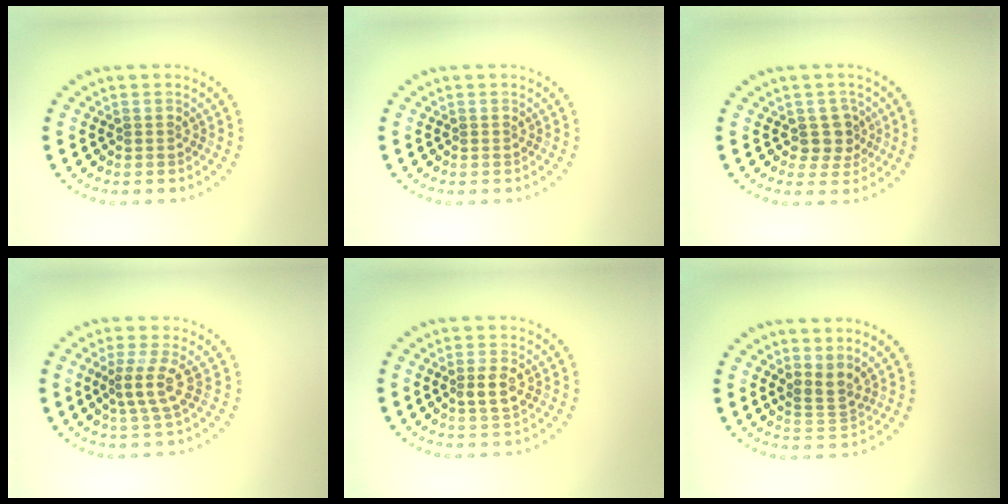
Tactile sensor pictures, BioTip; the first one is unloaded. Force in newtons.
{"total": 0.0}
{"total": 2.3, "press": 1.9, "slide": 1.4}
{"total": 2.5, "press": 1.8, "slide": 1.8}
{"total": 2.1, "press": 2.1, "slide": 0.4}
{"total": 2.2, "press": 1.5, "slide": 1.7}